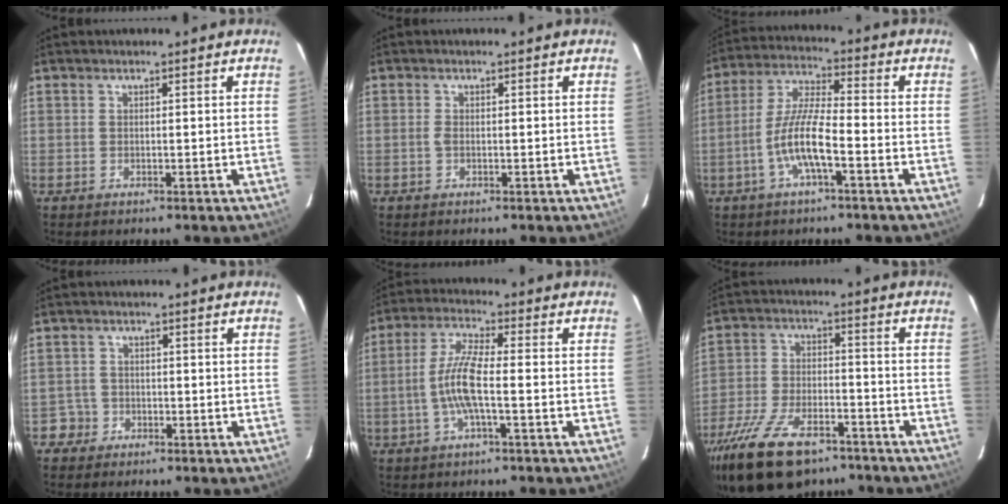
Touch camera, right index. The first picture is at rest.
{"total": 0.9, "force": [-0.2, 0.4, 0.8], "torque": [-0.017, 0.000, -0.005]}
{"total": 9.5, "force": [-3.8, 1.5, 8.5], "torque": [-0.181, 0.004, -0.074]}
{"total": 2.9, "force": [-1.5, 2.5, -0.6], "torque": [0.014, 0.023, -0.024]}
{"total": 8.2, "force": [-1.9, 0.9, 7.9], "torque": [-0.169, 0.003, -0.038]}
{"total": 17.8, "force": [-12.8, 8.0, 9.5], "torque": [-0.208, -0.025, -0.219]}